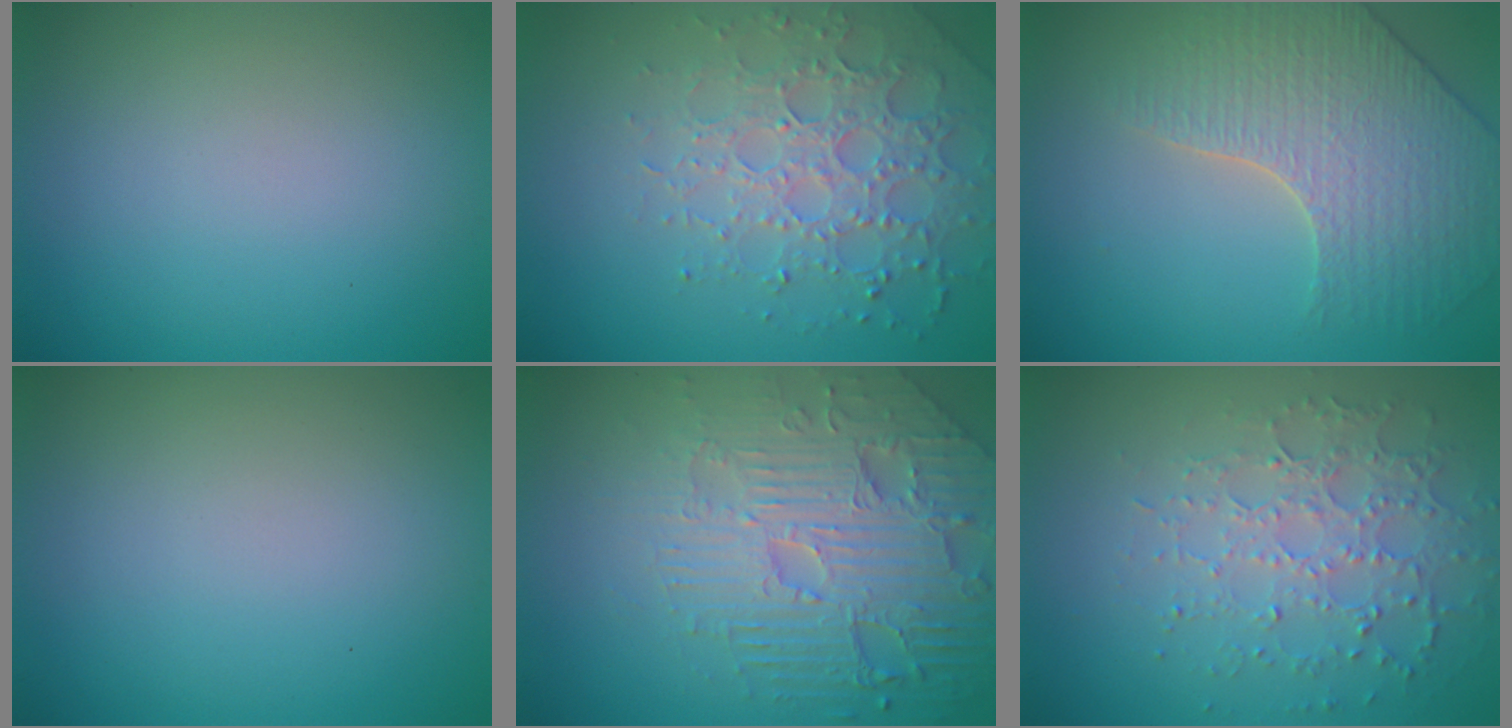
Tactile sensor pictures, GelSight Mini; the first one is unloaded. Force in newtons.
{"total": 3.9, "press": 3.9, "slide": 0.6}
{"total": 4.0, "press": 4.0, "slide": 0.3}
{"total": 0.0}
{"total": 7.6, "press": 5.7, "slide": 5.1}
{"total": 3.8, "press": 3.4, "slide": 1.7}